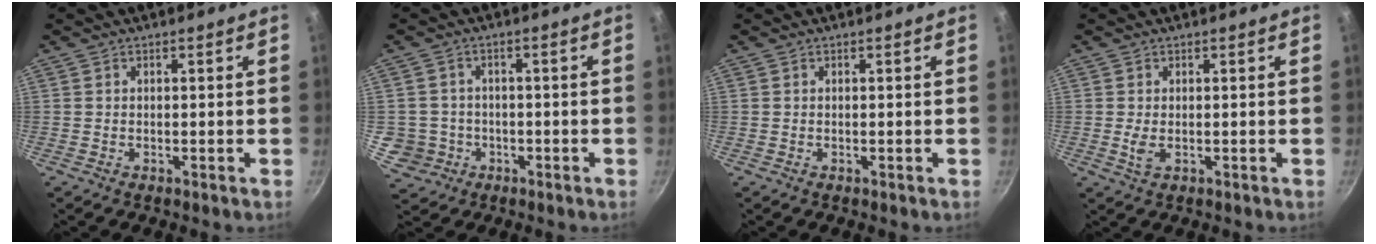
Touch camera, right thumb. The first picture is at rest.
{"total": 6.0, "force": [-1.4, 5.8, 1.0], "torque": [0.001, 0.019, -0.014]}
{"total": 0.0}
{"total": 2.0, "force": [-0.1, 1.1, 1.7], "torque": [-0.034, -0.004, 0.001]}